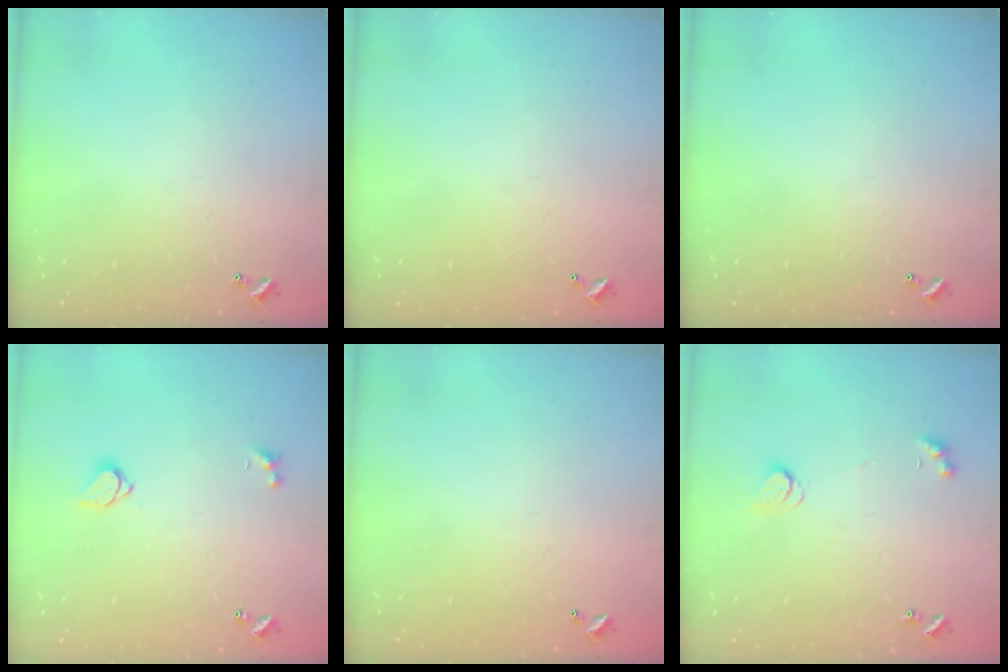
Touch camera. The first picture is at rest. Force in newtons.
{"total": 2.9, "press": 2.9, "slide": 0.1}
{"total": 0.0}
{"total": 1.5, "press": 1.5, "slide": 0.4}
{"total": 2.9, "press": 2.9, "slide": 0.1}
{"total": 2.2, "press": 2.2, "slide": 0.4}